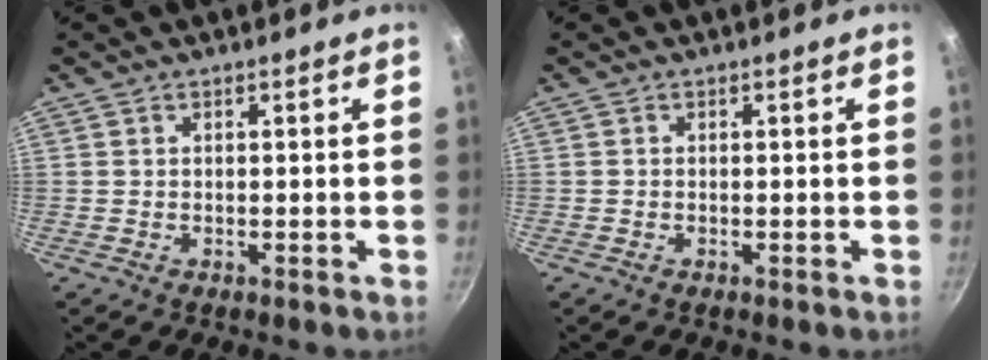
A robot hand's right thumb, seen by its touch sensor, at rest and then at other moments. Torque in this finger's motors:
{"motor_torque": [-0.32, 0.11, -0.35, 0.02, 0.03]}